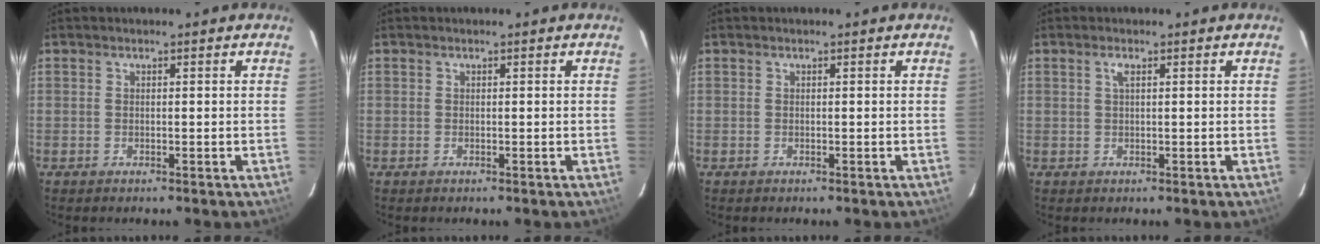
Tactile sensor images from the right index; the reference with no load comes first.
{"total": 0.0}
{"total": 0.0}
{"total": 1.1, "force": [0.5, 0.2, 1.0], "torque": [-0.021, 0.004, 0.008]}